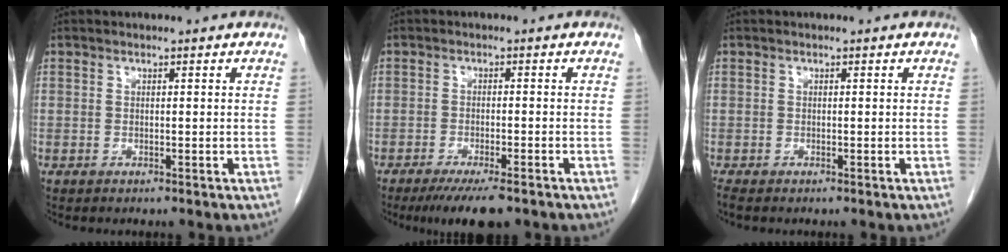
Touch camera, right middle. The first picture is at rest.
{"total": 7.1, "force": [-5.2, 1.1, 4.6], "torque": [-0.070, -0.016, -0.079]}
{"total": 0.9, "force": [-0.8, 0.1, 0.4], "torque": [-0.009, -0.004, -0.015]}